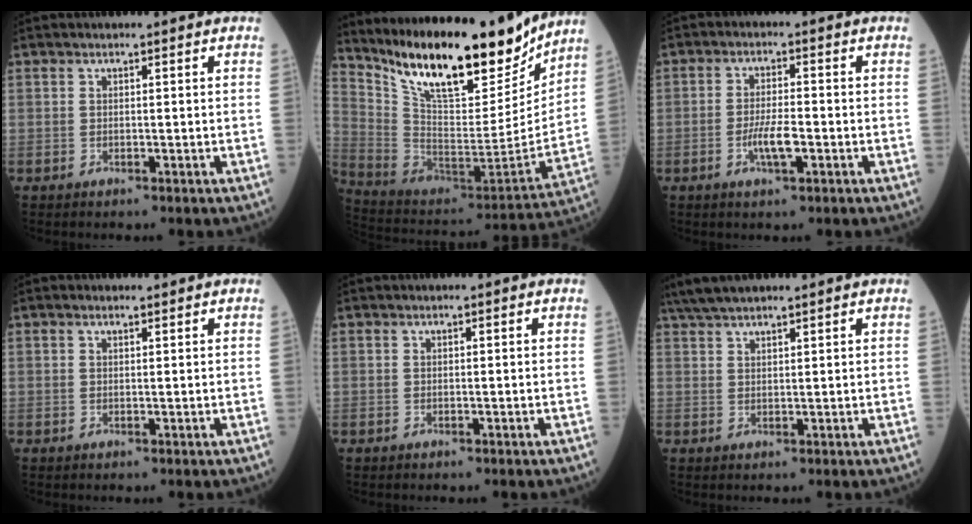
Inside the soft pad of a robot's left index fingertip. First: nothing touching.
{"total": 22.8, "force": [18.4, 5.7, 12.2], "torque": [-0.219, -0.031, 0.307]}
{"total": 4.3, "force": [-1.5, 0.9, 4.0], "torque": [-0.080, -0.001, -0.028]}
{"total": 0.7, "force": [0.6, 0.2, 0.3], "torque": [-0.014, 0.004, 0.010]}
{"total": 0.0}
{"total": 6.1, "force": [5.3, 0.5, 3.0], "torque": [-0.057, 0.035, 0.100]}